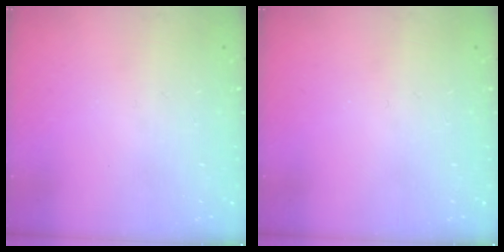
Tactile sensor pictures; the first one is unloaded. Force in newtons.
{"total": 0.0}